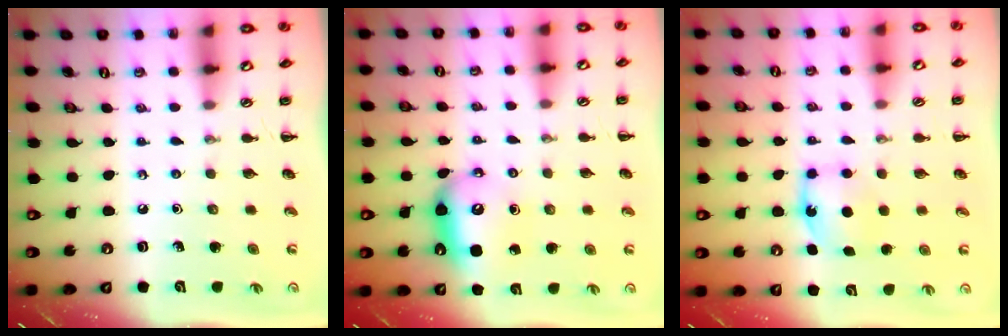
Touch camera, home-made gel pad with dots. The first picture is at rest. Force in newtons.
{"total": 8.4, "press": 8.4, "slide": 0.9}
{"total": 6.1, "press": 5.9, "slide": 1.3}